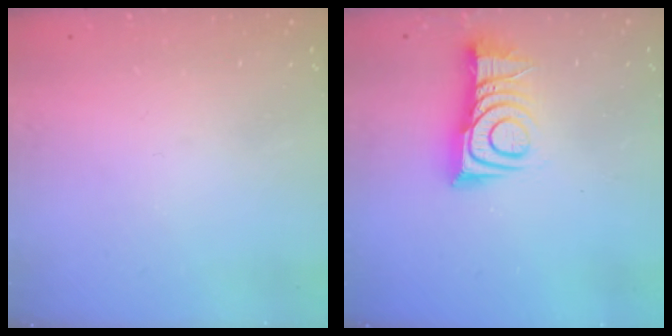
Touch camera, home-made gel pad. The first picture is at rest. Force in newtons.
{"total": 11.2, "press": 11.2, "slide": 0.5}